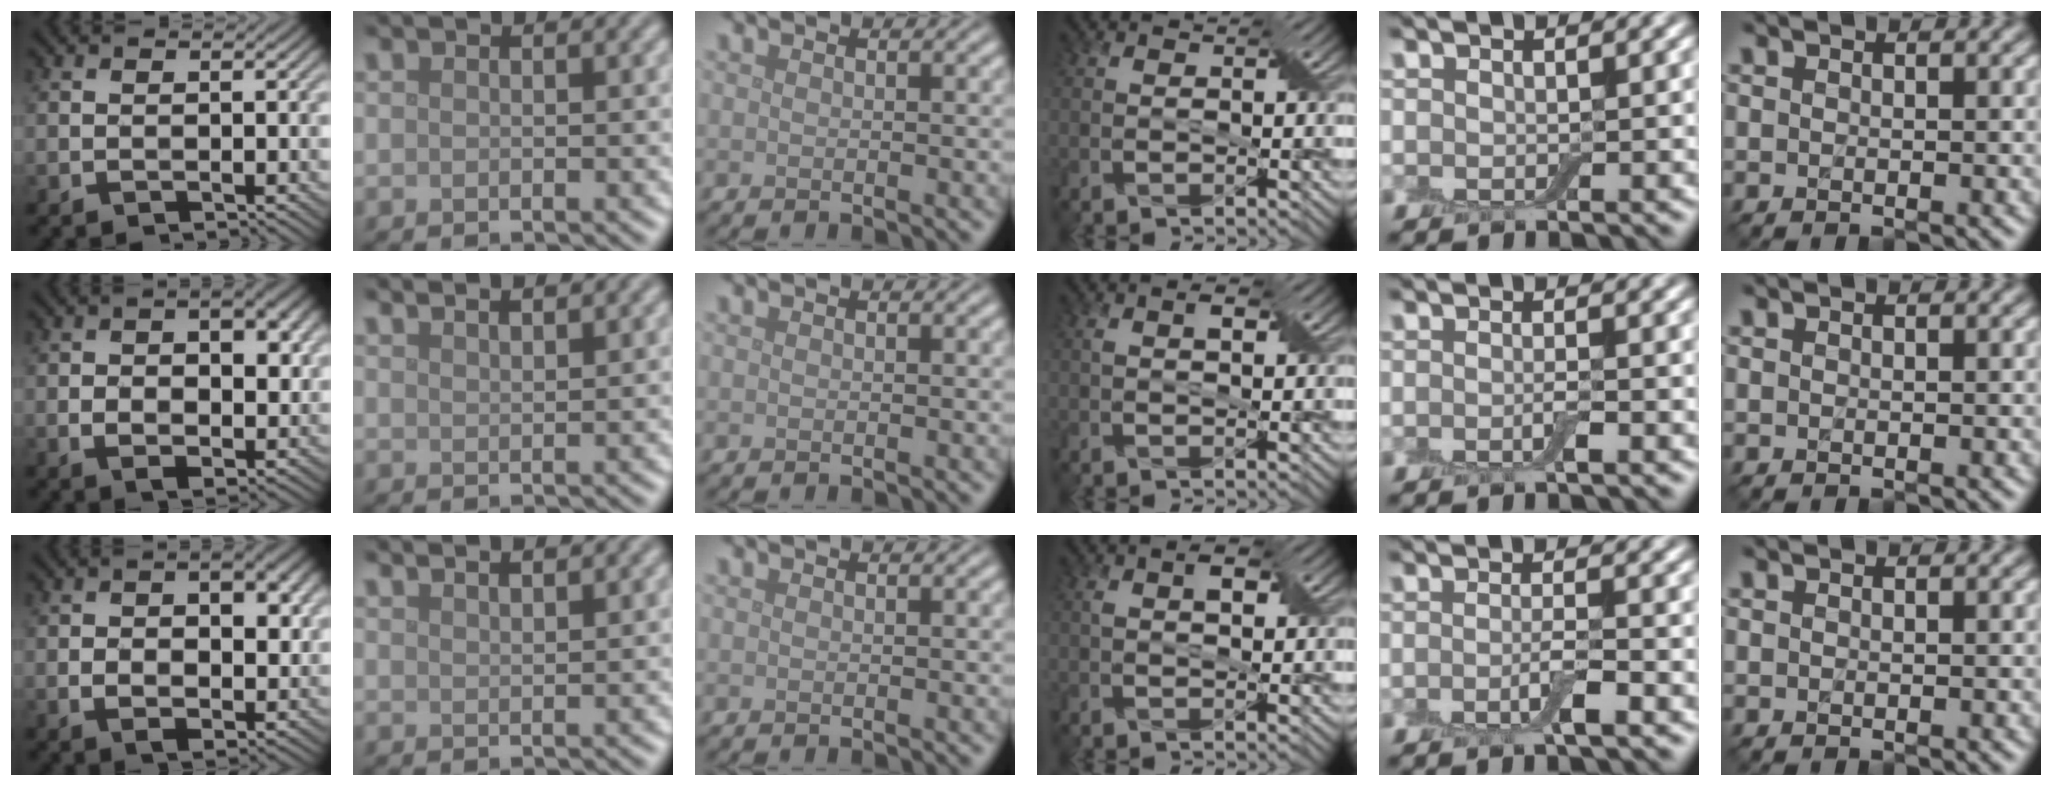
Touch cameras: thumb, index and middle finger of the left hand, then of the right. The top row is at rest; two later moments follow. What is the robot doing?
{"motion": "insert", "object": "backpack"}